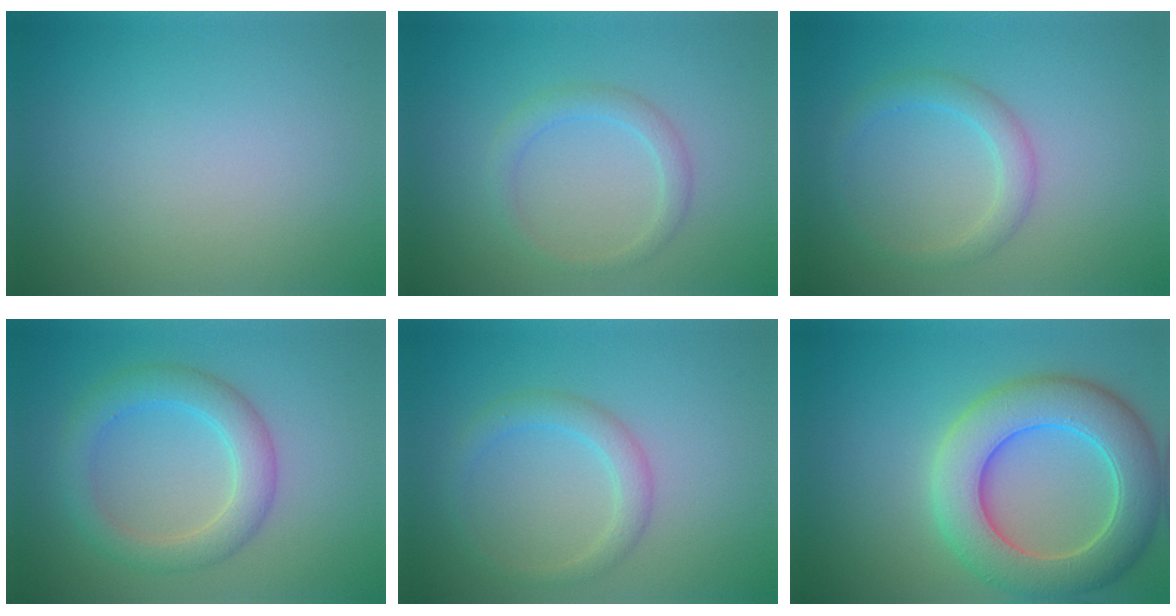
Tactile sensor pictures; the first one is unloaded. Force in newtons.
{"total": 1.9, "press": 1.9, "slide": 0.1}
{"total": 2.4, "press": 2.4, "slide": 0.1}
{"total": 4.4, "press": 4.3, "slide": 0.2}
{"total": 2.5, "press": 2.5, "slide": 0.0}
{"total": 8.9, "press": 8.8, "slide": 0.4}